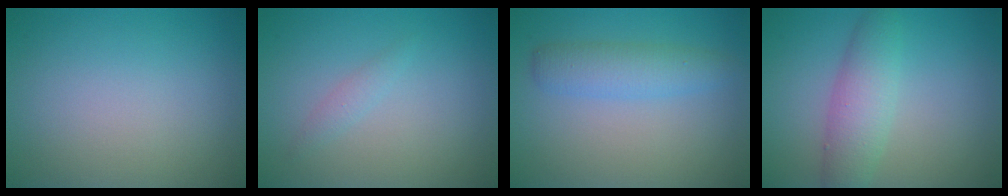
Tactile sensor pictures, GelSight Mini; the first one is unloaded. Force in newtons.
{"total": 0.9, "press": 0.9, "slide": 0.0}
{"total": 2.9, "press": 2.9, "slide": 0.1}
{"total": 3.9, "press": 3.9, "slide": 0.0}